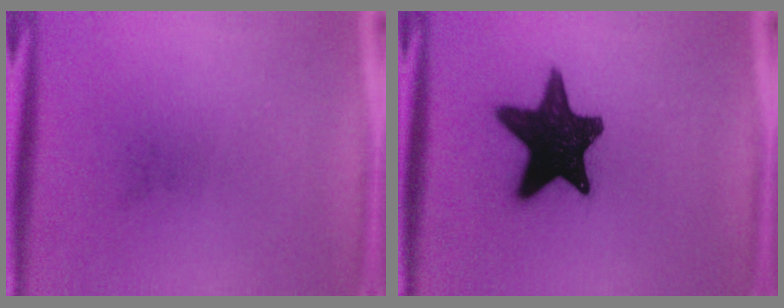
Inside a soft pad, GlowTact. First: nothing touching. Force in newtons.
{"total": 16.3}